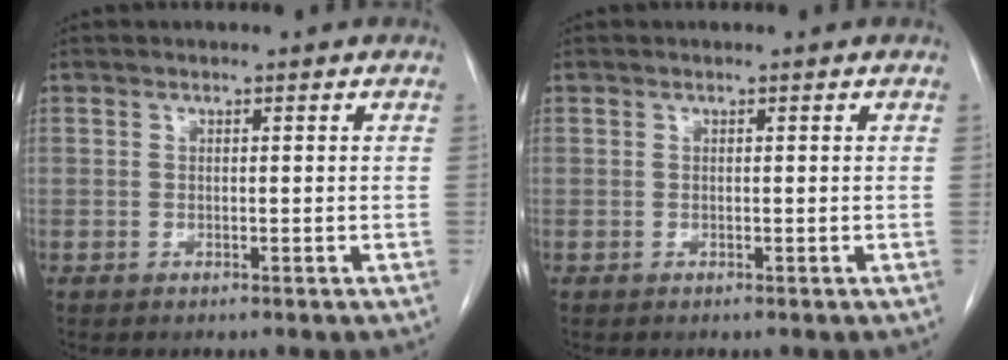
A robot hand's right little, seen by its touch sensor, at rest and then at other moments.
{"total": 0.0}